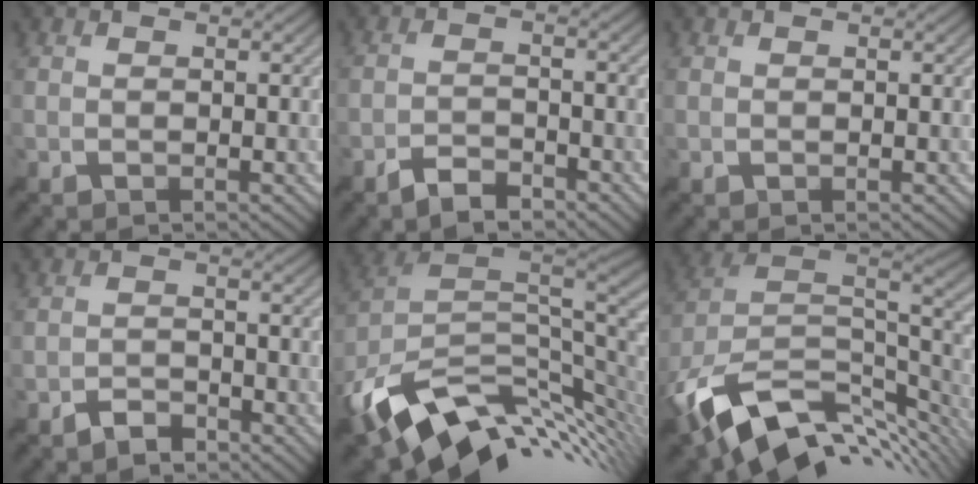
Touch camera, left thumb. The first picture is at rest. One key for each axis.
{"total": 3.3, "fx": -2.8, "fy": 1.0, "fz": 1.4, "tx": -0.022, "ty": 0.001, "tz": -0.059}
{"total": 0.0}
{"total": 2.5, "fx": -2.2, "fy": 0.9, "fz": 0.7, "tx": -0.006, "ty": 0.003, "tz": -0.046}
{"total": 15.4, "fx": -4.2, "fy": 9.5, "fz": 11.4, "tx": -0.250, "ty": -0.031, "tz": -0.057}
{"total": 15.3, "fx": -6.0, "fy": 8.9, "fz": 10.9, "tx": -0.238, "ty": -0.020, "tz": -0.096}